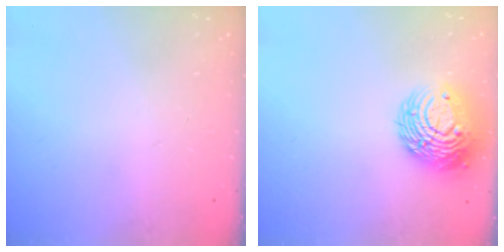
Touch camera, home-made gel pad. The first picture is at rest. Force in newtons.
{"total": 12.8, "press": 12.8, "slide": 1.1}